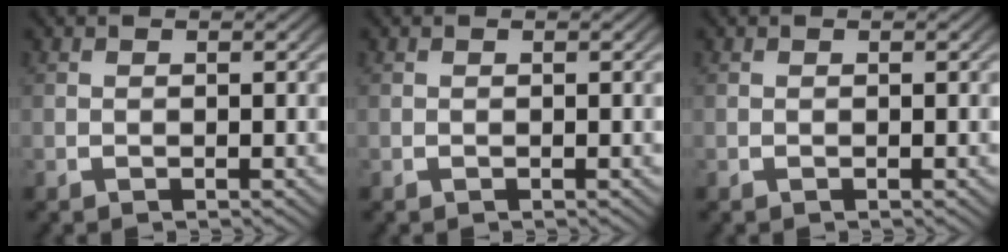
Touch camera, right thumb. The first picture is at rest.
{"total": 0.0}
{"total": 0.0}